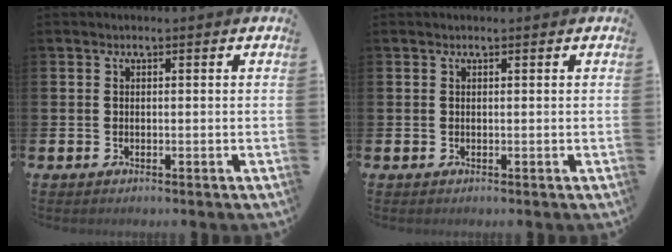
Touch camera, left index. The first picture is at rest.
{"total": 0.0}